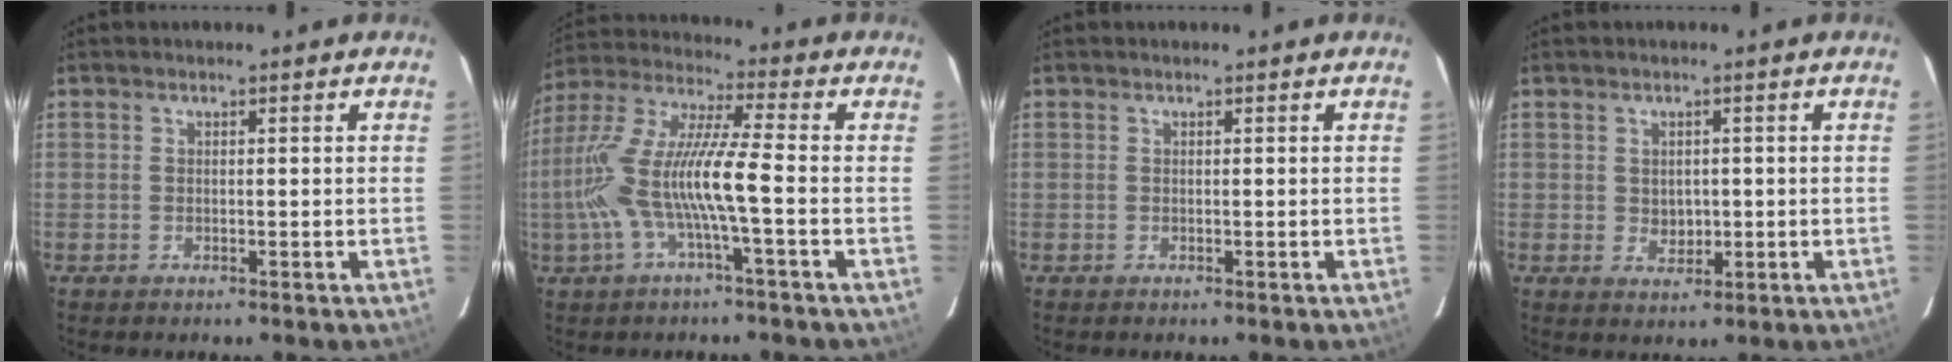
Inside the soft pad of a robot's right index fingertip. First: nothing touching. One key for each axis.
{"total": 14.2, "fx": -3.4, "fy": 0.9, "fz": 13.7, "tx": -0.263, "ty": -0.001, "tz": -0.063}
{"total": 0.0}
{"total": 2.9, "fx": -0.1, "fy": 2.5, "fz": 1.4, "tx": -0.021, "ty": 0.000, "tz": 0.004}